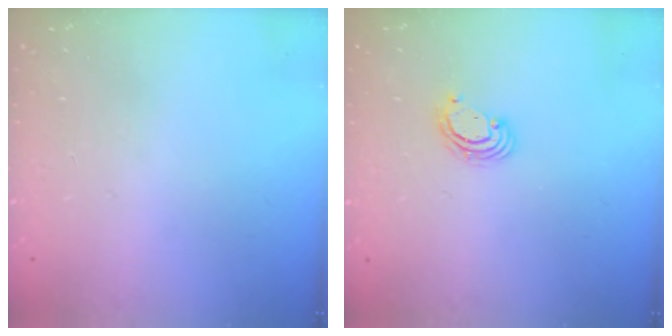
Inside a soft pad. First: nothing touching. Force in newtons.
{"total": 3.2, "press": 3.2, "slide": 0.3}